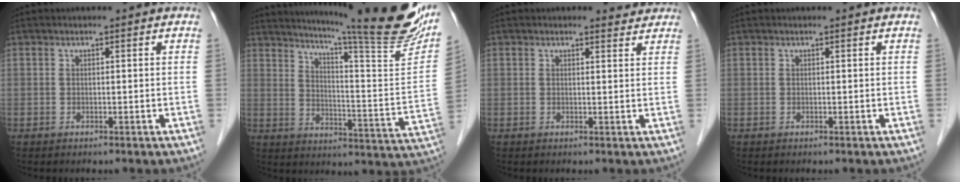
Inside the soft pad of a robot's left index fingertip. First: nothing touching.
{"total": 25.4, "force": [21.1, -0.3, 14.2], "torque": [-0.215, -0.080, 0.272]}
{"total": 1.8, "force": [1.7, 0.6, -0.1], "torque": [-0.007, -0.005, 0.013]}
{"total": 0.0}